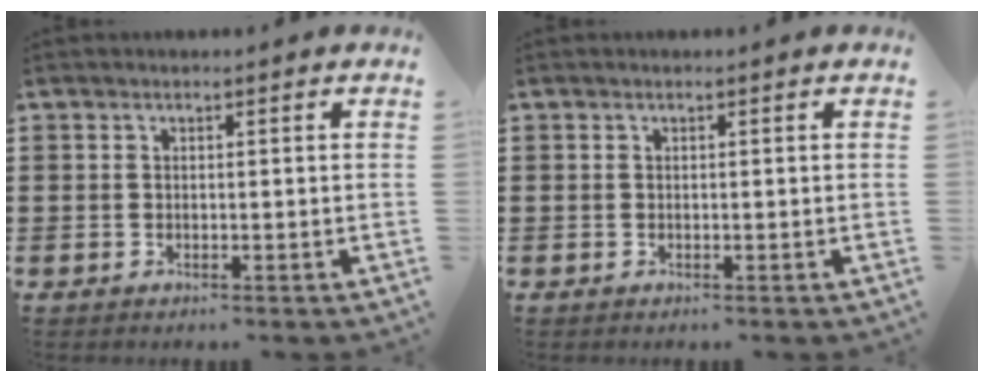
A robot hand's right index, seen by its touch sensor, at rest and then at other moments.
{"total": 0.0}